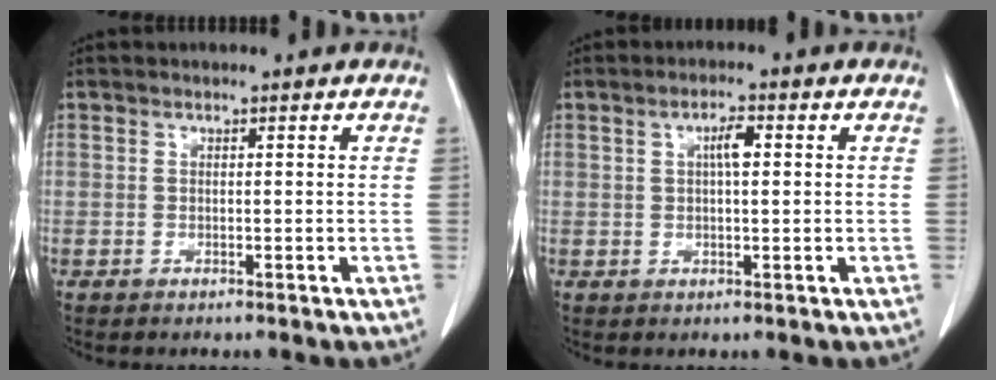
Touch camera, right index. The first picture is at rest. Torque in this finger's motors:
{"motor_torque": [0.44, 0.26, 0.14, 0.02]}